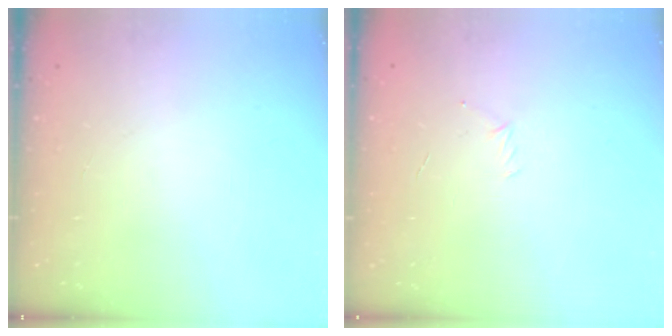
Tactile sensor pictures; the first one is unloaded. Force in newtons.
{"total": 2.9, "press": 2.8, "slide": 0.8}